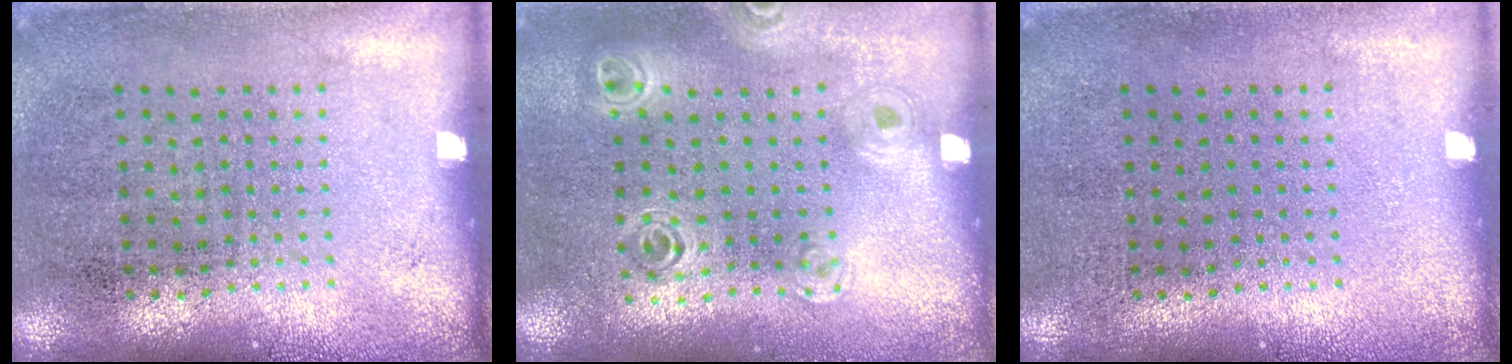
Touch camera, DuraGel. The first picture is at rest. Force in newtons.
{"total": 1.2, "press": 1.2, "slide": 0.3}
{"total": 0.0}